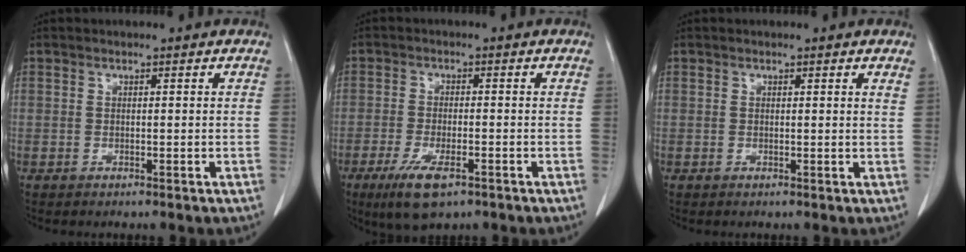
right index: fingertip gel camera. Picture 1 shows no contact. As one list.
[{"total": 7.2, "force": [-4.2, 2.1, 5.5], "torque": [-0.105, -0.016, -0.067]}, {"total": 0.9, "force": [0.8, 0.0, 0.4], "torque": [-0.008, -0.002, 0.003]}]